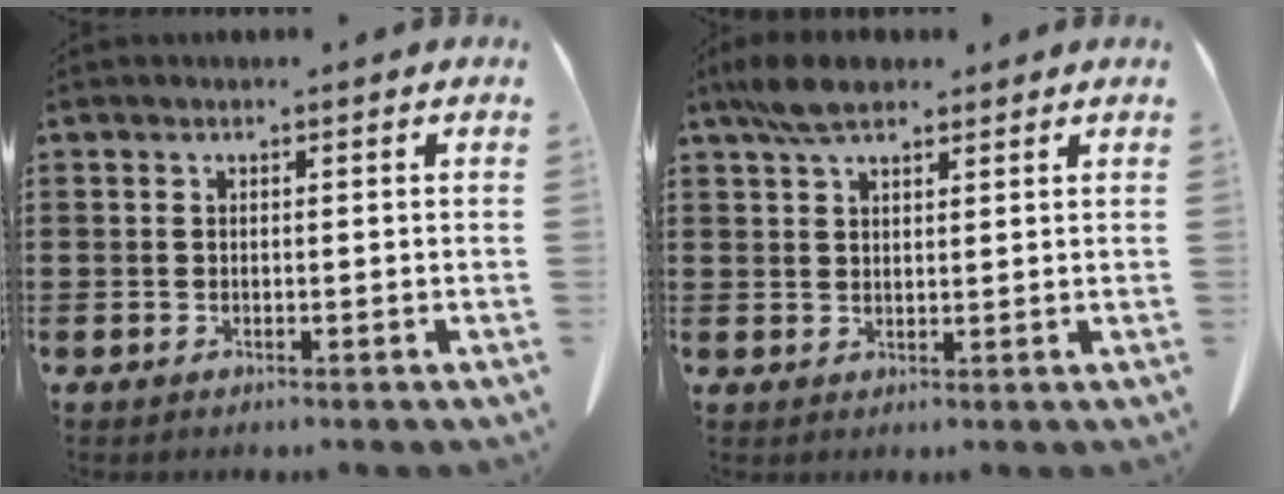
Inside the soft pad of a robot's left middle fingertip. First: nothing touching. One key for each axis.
{"total": 5.5, "fx": 4.0, "fy": 2.1, "fz": 3.1, "tx": -0.073, "ty": 0.002, "tz": 0.076}